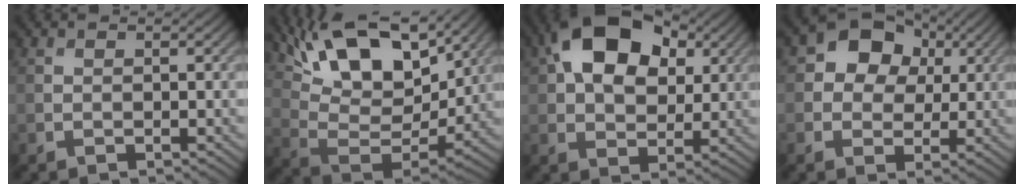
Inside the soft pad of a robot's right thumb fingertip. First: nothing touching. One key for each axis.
{"total": 16.0, "fx": 9.7, "fy": 6.9, "fz": 10.7, "tx": -0.213, "ty": 0.015, "tz": 0.156}
{"total": 14.4, "fx": 5.3, "fy": 8.9, "fz": 10.0, "tx": -0.189, "ty": 0.026, "tz": 0.079}
{"total": 7.7, "fx": 2.2, "fy": 6.2, "fz": 4.0, "tx": -0.078, "ty": 0.007, "tz": 0.015}